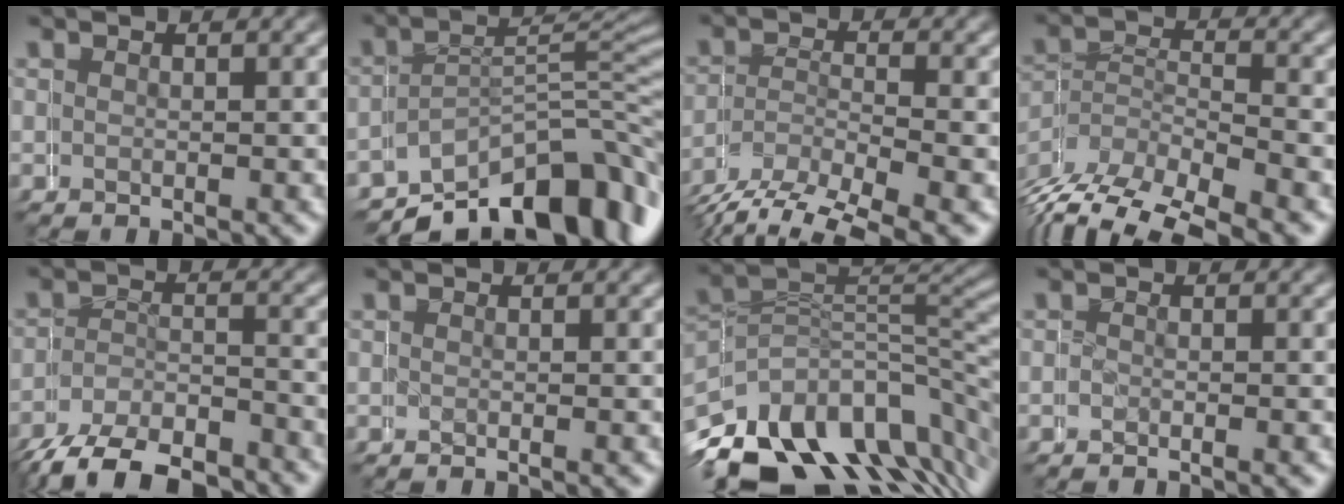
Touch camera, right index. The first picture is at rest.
{"total": 9.0, "force": [-6.5, 4.2, 4.6], "torque": [-0.042, -0.006, -0.097]}
{"total": 6.4, "force": [-3.9, 4.0, 3.0], "torque": [-0.062, -0.021, -0.054]}
{"total": 6.5, "force": [-4.4, 4.0, 2.7], "torque": [-0.065, -0.021, -0.063]}
{"total": 6.6, "force": [-6.0, 2.7, 0.9], "torque": [-0.021, -0.011, -0.092]}
{"total": 0.7, "force": [-0.3, -0.5, -0.3], "torque": [0.010, 0.003, -0.006]}
{"total": 12.6, "force": [-7.6, 7.9, 6.1], "torque": [-0.102, -0.039, -0.101]}
{"total": 1.5, "force": [-0.7, -0.8, -1.0], "torque": [0.021, 0.001, -0.013]}